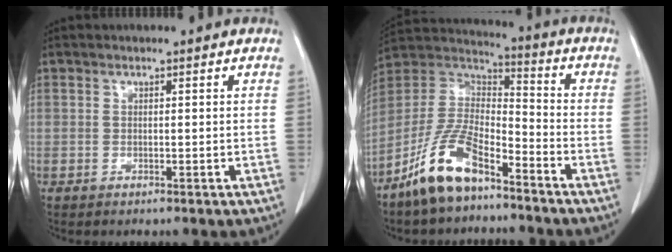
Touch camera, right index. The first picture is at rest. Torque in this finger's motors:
{"motor_torque": [0.98, -0.74, 0.61, 0.21]}